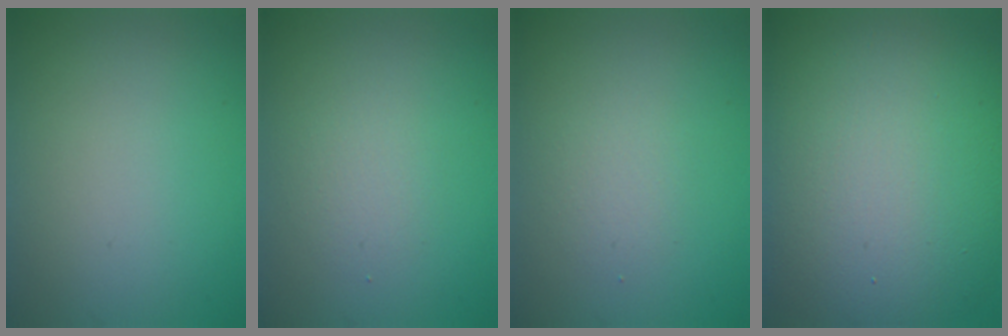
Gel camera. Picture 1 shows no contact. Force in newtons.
{"total": 1.7, "press": 1.7, "slide": 0.1}
{"total": 1.6, "press": 1.6, "slide": 0.1}
{"total": 15.7, "press": 15.7, "slide": 0.8}